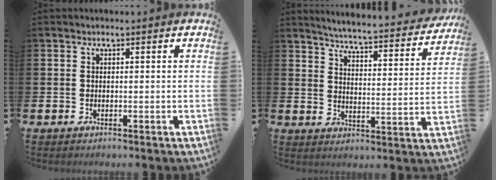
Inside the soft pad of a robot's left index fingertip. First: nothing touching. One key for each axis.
{"total": 5.0, "fx": 4.9, "fy": 0.0, "fz": 1.3, "tx": -0.044, "ty": -0.043, "tz": 0.077}